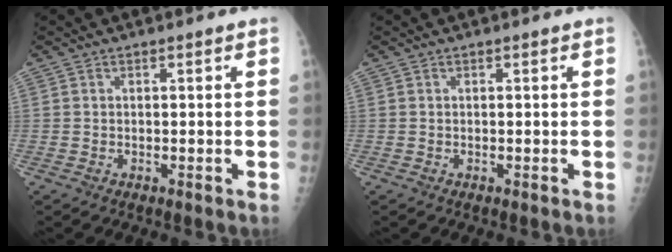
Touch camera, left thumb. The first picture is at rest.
{"total": 0.0}